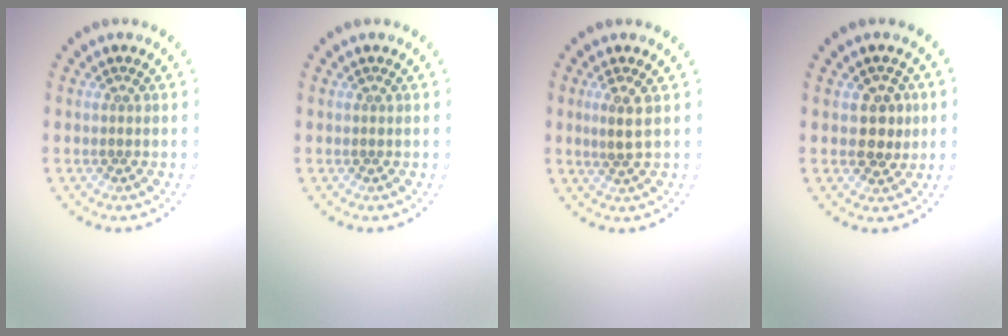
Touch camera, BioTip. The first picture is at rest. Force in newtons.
{"total": 0.0}
{"total": 1.8, "press": 1.6, "slide": 0.9}
{"total": 2.4, "press": 2.3, "slide": 0.7}